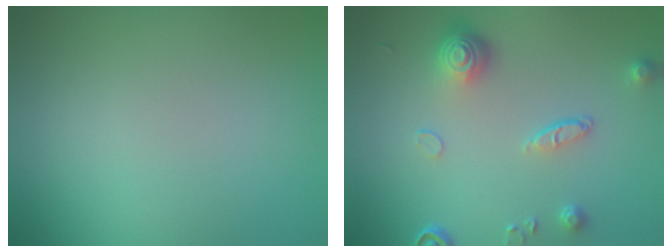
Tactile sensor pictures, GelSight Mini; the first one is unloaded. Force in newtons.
{"total": 4.2, "press": 3.2, "slide": 2.7}